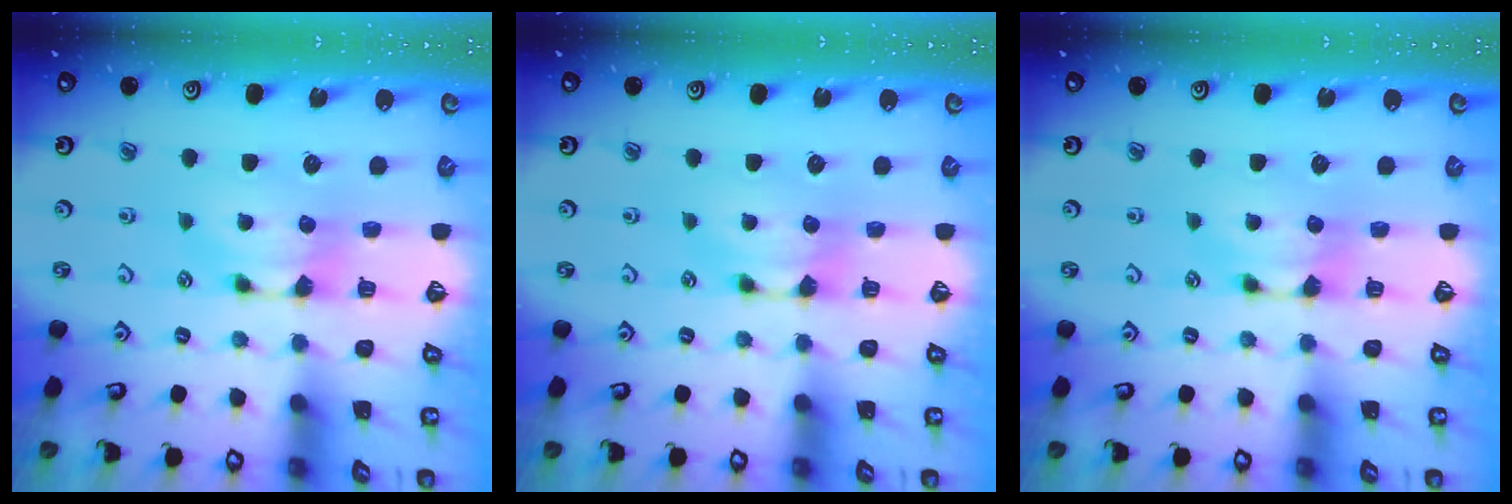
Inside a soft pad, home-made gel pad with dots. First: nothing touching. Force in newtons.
{"total": 0.0}
{"total": 0.0}